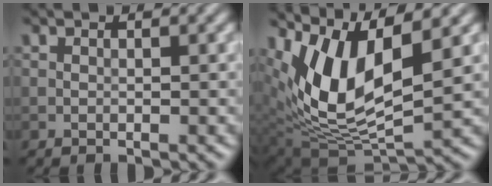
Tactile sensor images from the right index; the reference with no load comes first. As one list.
[{"total": 10.9, "force": [4.1, 4.6, 8.9], "torque": [-0.182, -0.005, 0.079]}]